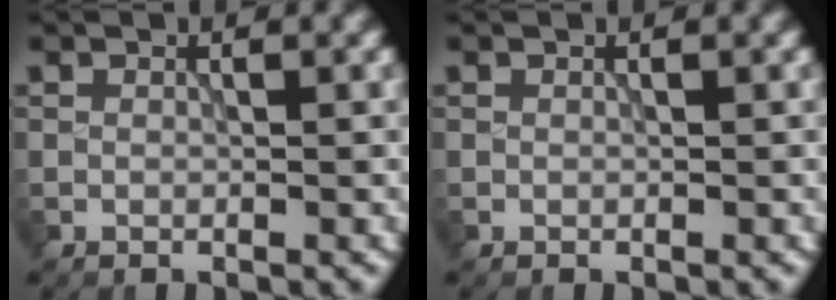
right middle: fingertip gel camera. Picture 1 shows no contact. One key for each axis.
{"total": 0.0}